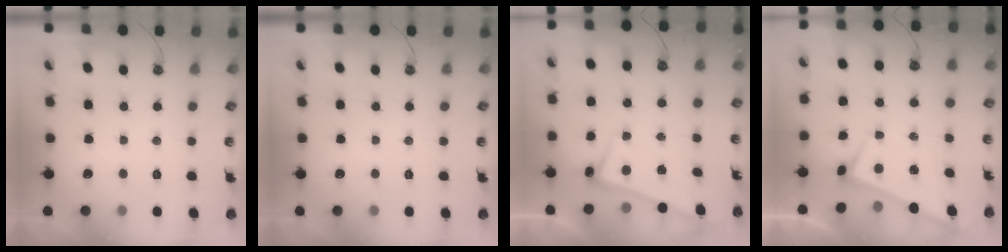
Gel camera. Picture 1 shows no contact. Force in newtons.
{"total": 0.0}
{"total": 2.7, "press": 2.6, "slide": 0.6}
{"total": 3.0, "press": 3.0, "slide": 0.2}